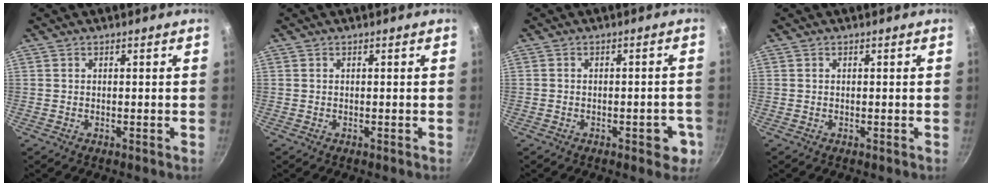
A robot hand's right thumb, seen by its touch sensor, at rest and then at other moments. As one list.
[{"total": 0.0}, {"total": 4.9, "force": [-2.0, 2.4, 3.7], "torque": [-0.021, 0.018, -0.024]}, {"total": 0.0}]